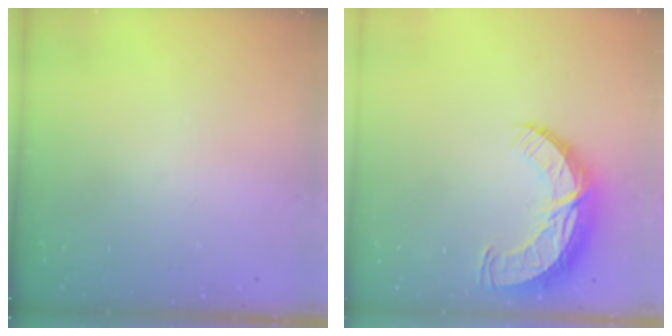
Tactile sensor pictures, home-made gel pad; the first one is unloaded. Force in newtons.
{"total": 11.7, "press": 11.7, "slide": 0.9}